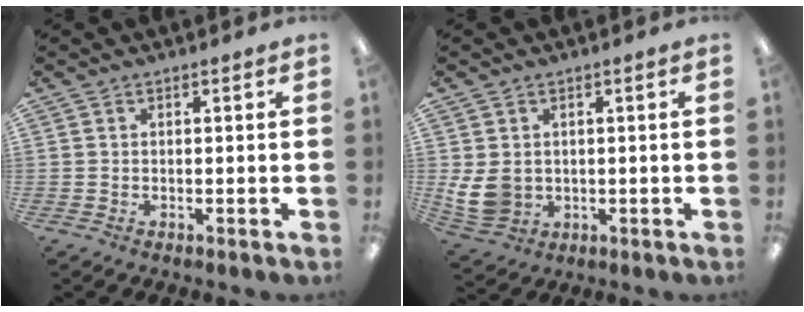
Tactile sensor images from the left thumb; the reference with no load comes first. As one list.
[{"total": 7.1, "force": [1.1, 5.9, 3.8], "torque": [-0.090, 0.001, 0.024]}]